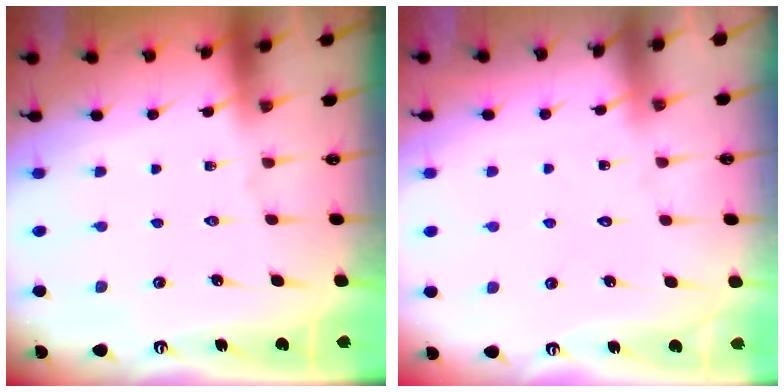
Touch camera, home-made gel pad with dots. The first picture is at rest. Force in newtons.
{"total": 5.0, "press": 5.0, "slide": 0.4}